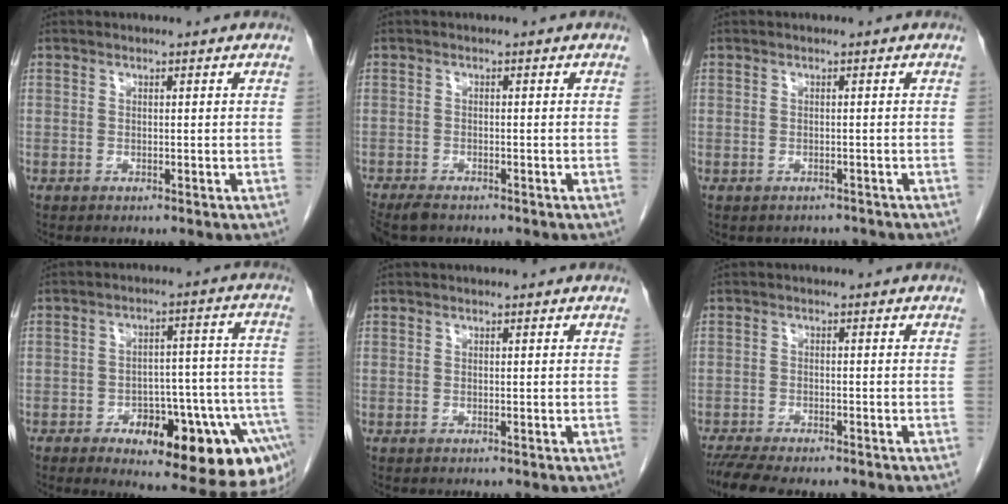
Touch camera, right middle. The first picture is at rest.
{"total": 5.3, "force": [-4.4, 1.8, 2.3], "torque": [-0.038, -0.010, -0.073]}
{"total": 2.4, "force": [-2.1, 1.1, 0.0], "torque": [-0.004, 0.000, -0.027]}
{"total": 20.0, "force": [-10.6, 6.8, 15.5], "torque": [-0.109, 0.041, -0.133]}
{"total": 0.0}
{"total": 8.7, "force": [-7.4, 1.8, 4.2], "torque": [-0.067, -0.008, -0.114]}